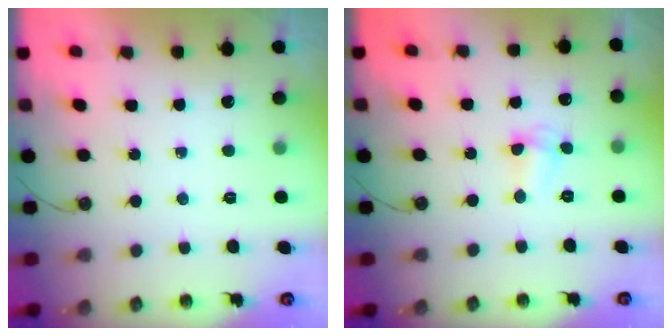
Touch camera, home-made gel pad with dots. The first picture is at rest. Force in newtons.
{"total": 2.7, "press": 2.6, "slide": 0.5}